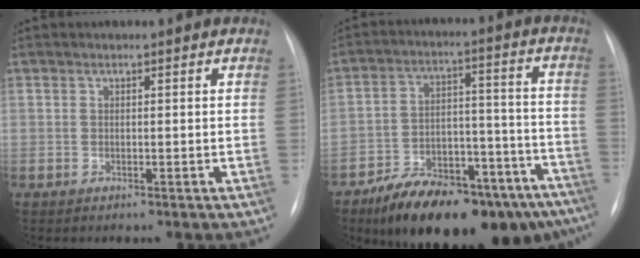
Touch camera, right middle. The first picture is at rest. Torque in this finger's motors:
{"motor_torque": [1.08, -1.06, 0.42, 0.21]}